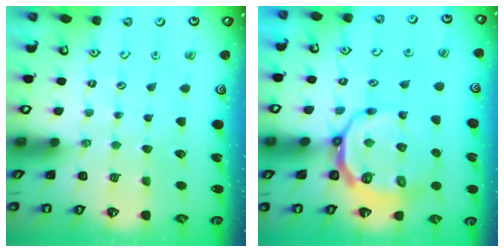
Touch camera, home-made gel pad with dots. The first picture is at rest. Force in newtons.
{"total": 10.8, "press": 10.3, "slide": 3.0}